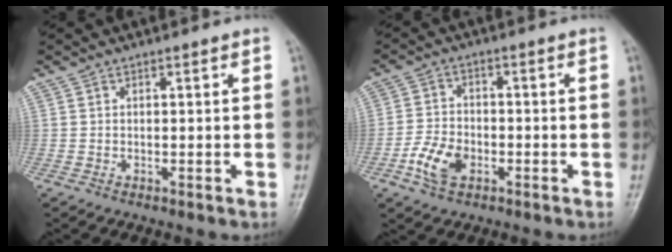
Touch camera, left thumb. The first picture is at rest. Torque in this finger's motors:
{"motor_torque": [-0.57, 0.71, 0.20, 0.20, 0.06]}